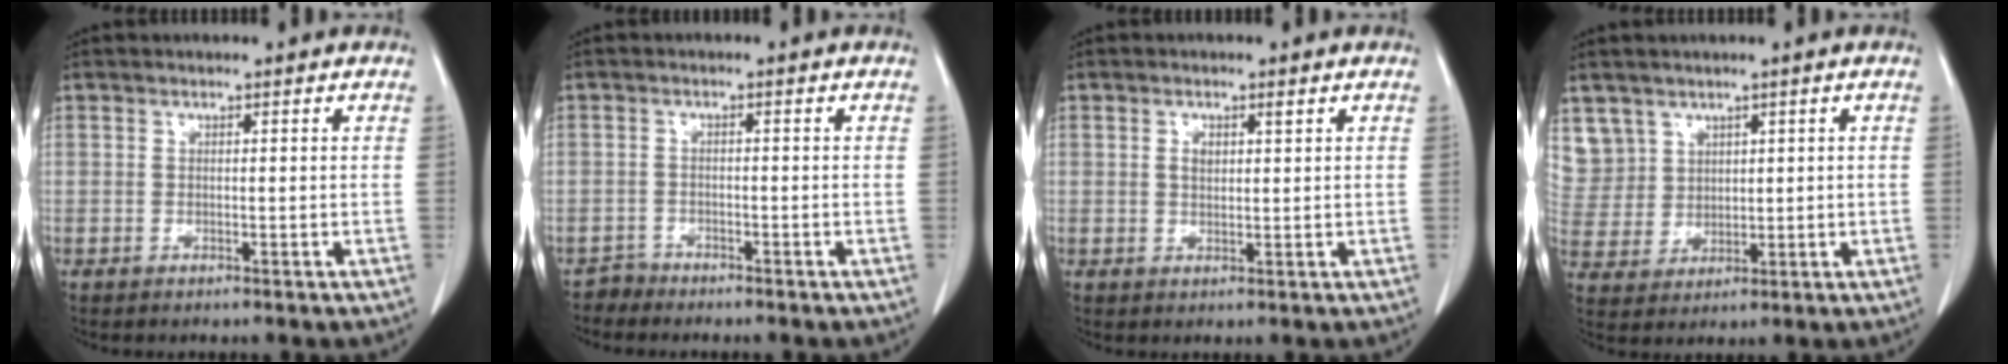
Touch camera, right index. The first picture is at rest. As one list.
[{"total": 1.7, "force": [-1.5, 0.3, -0.7], "torque": [0.015, -0.001, -0.029]}, {"total": 2.1, "force": [0.8, 0.9, 1.7], "torque": [-0.037, 0.006, 0.016]}, {"total": 7.3, "force": [4.2, 6.0, -0.2], "torque": [0.001, 0.013, 0.100]}]